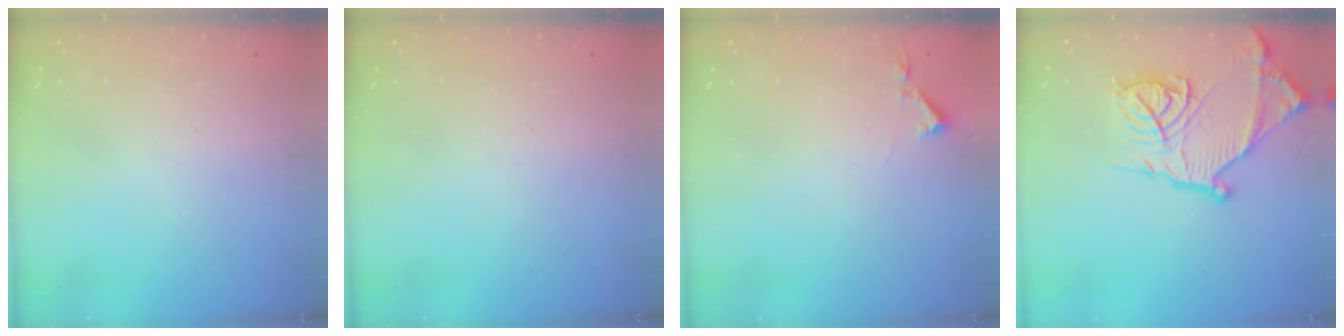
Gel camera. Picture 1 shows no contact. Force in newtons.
{"total": 0.0}
{"total": 2.9, "press": 2.9, "slide": 0.5}
{"total": 18.7, "press": 18.6, "slide": 1.4}